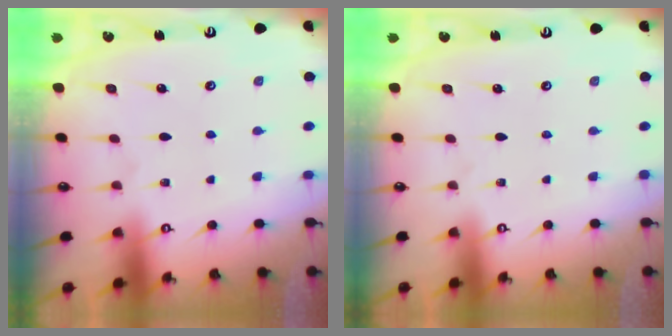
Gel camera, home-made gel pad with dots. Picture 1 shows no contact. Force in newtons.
{"total": 0.0}